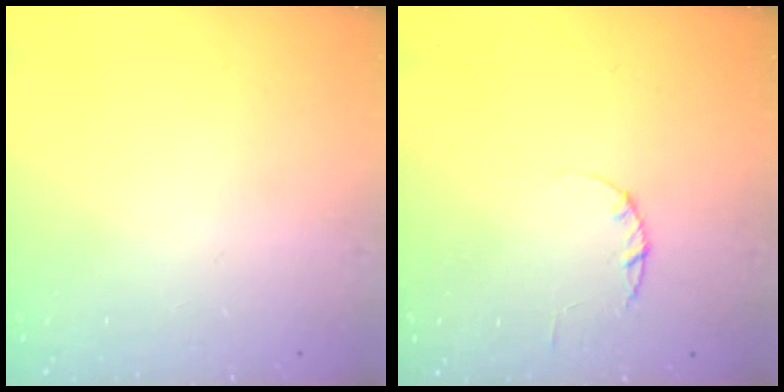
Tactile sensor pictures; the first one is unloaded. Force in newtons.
{"total": 1.7, "press": 1.7, "slide": 0.3}